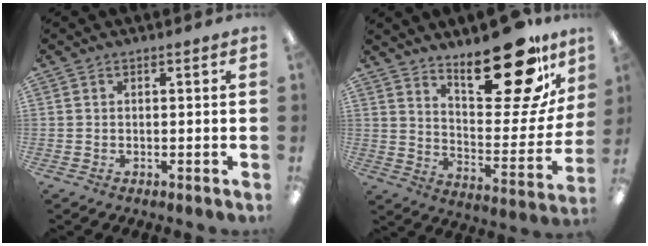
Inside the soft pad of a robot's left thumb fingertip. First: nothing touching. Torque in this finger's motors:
{"motor_torque": [0.40, 0.45, 0.65, -1.36, 0.10]}